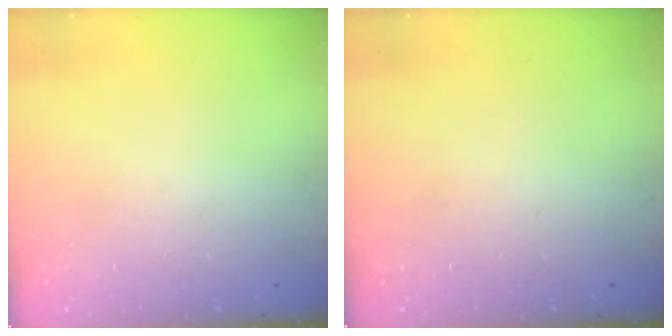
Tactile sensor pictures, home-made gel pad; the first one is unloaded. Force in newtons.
{"total": 0.0}